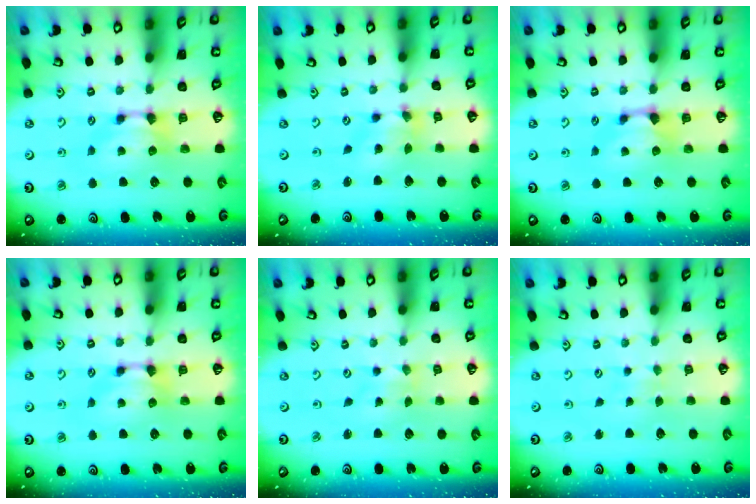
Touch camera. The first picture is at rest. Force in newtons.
{"total": 2.5, "press": 2.1, "slide": 1.3}
{"total": 0.9, "press": 0.6, "slide": 0.7}
{"total": 0.0}
{"total": 4.7, "press": 4.6, "slide": 0.6}
{"total": 3.5, "press": 3.5, "slide": 0.3}